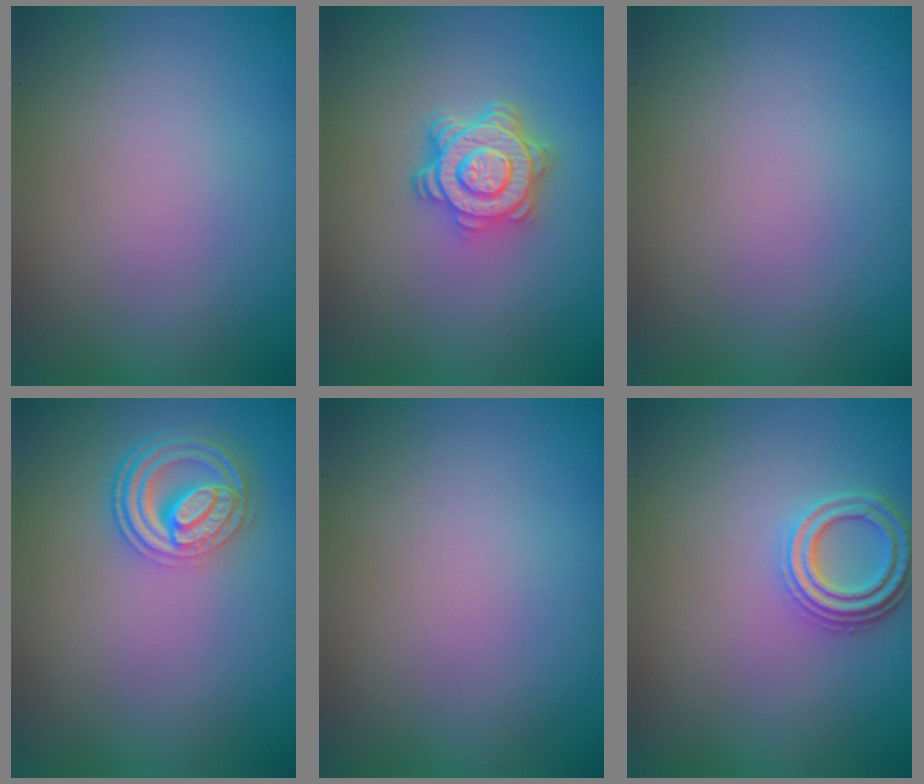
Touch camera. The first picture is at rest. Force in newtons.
{"total": 4.6, "press": 3.4, "slide": 3.1}
{"total": 0.0}
{"total": 4.5, "press": 3.5, "slide": 2.8}
{"total": 0.0}
{"total": 3.0, "press": 2.6, "slide": 1.6}